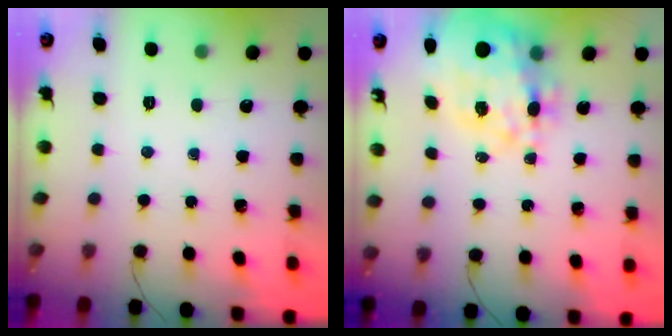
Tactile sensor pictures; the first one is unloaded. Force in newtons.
{"total": 19.5, "press": 18.9, "slide": 4.9}